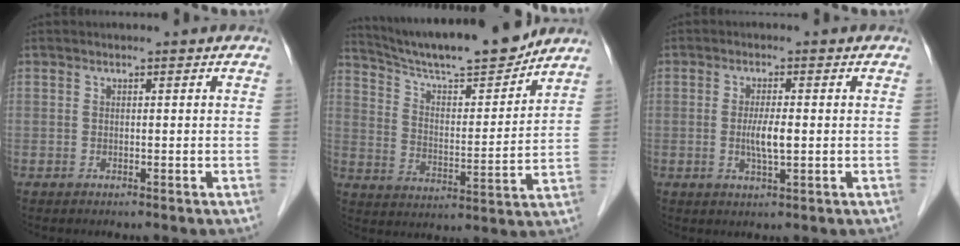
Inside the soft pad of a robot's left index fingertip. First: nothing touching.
{"total": 16.0, "force": [14.6, 1.0, 6.4], "torque": [-0.111, -0.008, 0.235]}
{"total": 3.6, "force": [-0.6, 0.4, 3.5], "torque": [-0.068, -0.009, -0.011]}